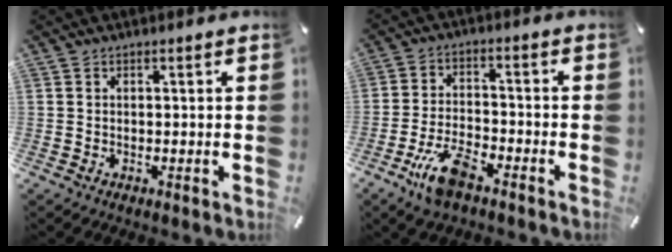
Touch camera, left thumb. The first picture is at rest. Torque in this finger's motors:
{"motor_torque": [-0.24, 1.44, 0.06, 0.07, 0.16]}